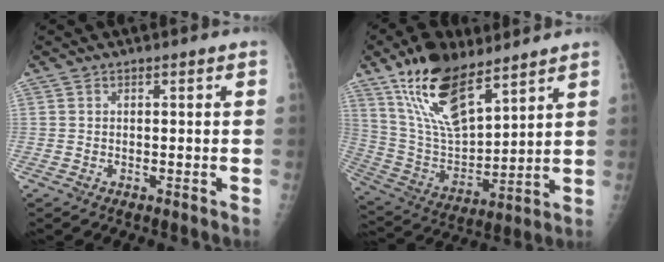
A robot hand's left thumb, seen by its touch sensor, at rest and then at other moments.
{"total": 17.8, "force": [11.6, 7.1, 11.4], "torque": [-0.180, -0.054, 0.230]}